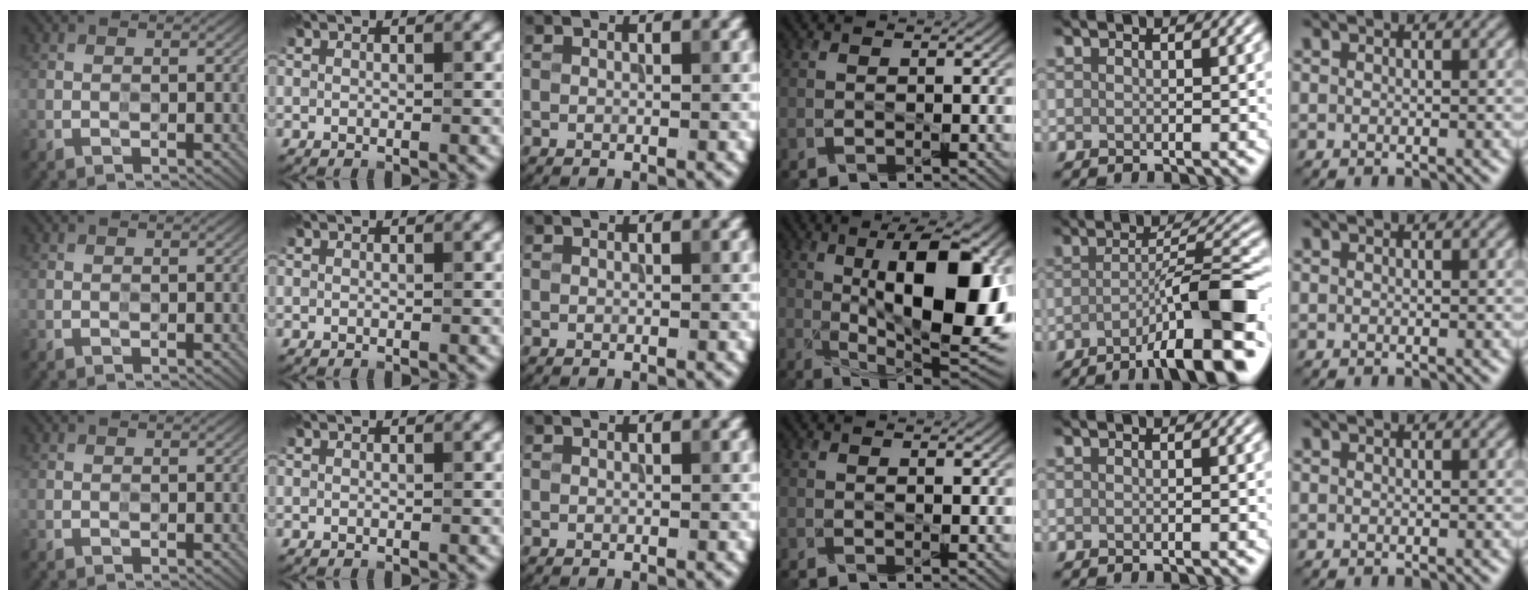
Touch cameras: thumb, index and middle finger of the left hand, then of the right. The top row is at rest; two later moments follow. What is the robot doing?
{"motion": "press", "object": "stopwatch"}